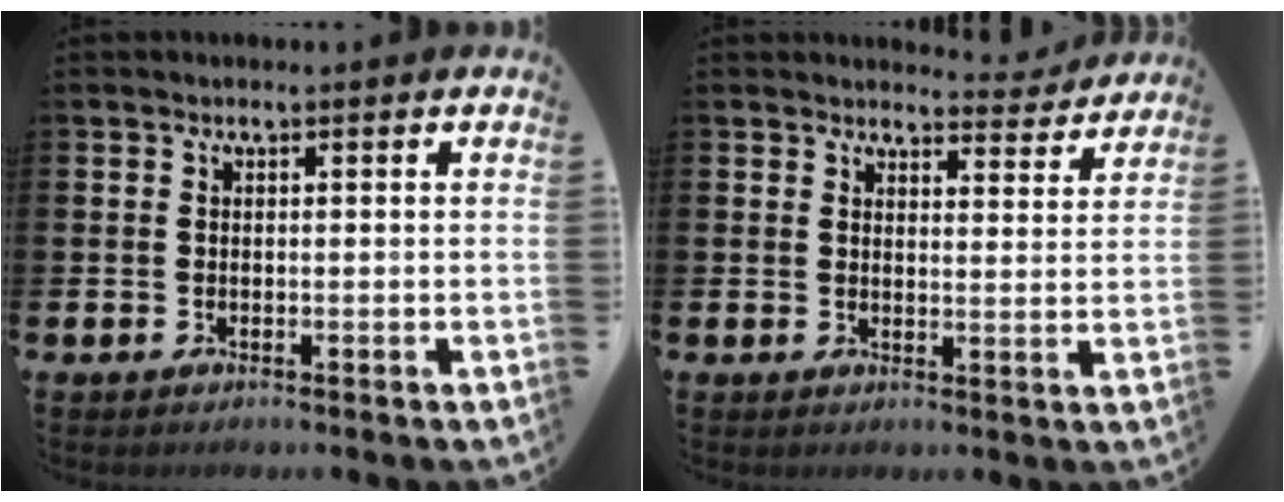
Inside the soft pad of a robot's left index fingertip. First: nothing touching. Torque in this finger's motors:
{"motor_torque": [0.93, -1.21, 0.06, 0.02]}